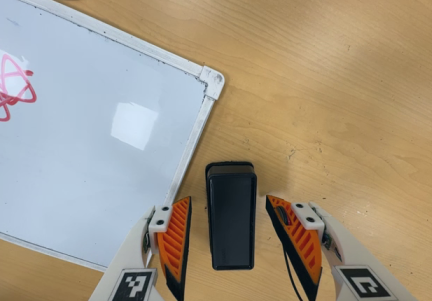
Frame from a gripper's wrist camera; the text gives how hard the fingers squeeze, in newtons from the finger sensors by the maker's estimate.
{"total": 0.0}